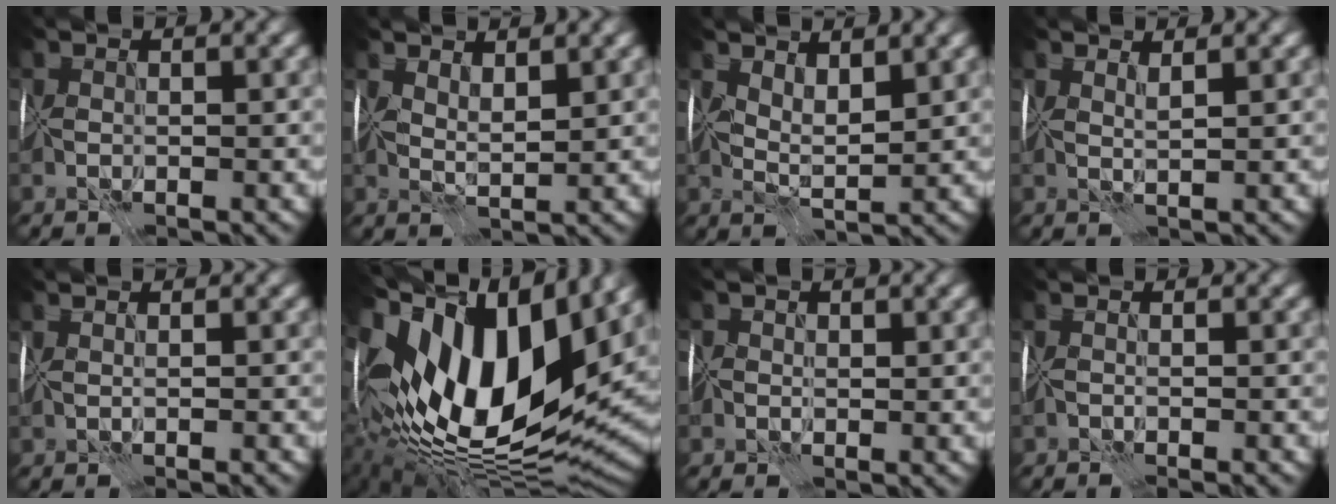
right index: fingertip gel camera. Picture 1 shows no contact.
{"total": 2.5, "force": [2.4, -0.1, 0.5], "torque": [-0.011, 0.005, 0.052]}
{"total": 3.0, "force": [2.8, 0.2, 1.0], "torque": [-0.016, 0.004, 0.057]}
{"total": 2.1, "force": [1.8, -1.1, -0.3], "torque": [0.004, 0.007, 0.040]}
{"total": 0.7, "force": [-0.1, -0.7, -0.1], "torque": [0.004, -0.002, 0.004]}
{"total": 17.5, "force": [5.5, 7.8, 14.7], "torque": [-0.275, 0.029, 0.090]}
{"total": 1.9, "force": [-0.4, 1.9, 0.2], "torque": [0.019, 0.014, -0.017]}
{"total": 1.4, "force": [-1.1, -0.9, -0.3], "torque": [0.005, 0.007, -0.016]}